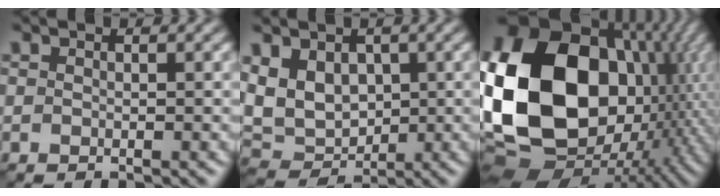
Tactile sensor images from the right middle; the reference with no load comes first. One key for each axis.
{"total": 5.7, "fx": 1.3, "fy": 4.3, "fz": 3.5, "tx": -0.077, "ty": -0.005, "tz": 0.023}
{"total": 22.4, "fx": 1.5, "fy": 16.7, "fz": 14.8, "tx": -0.356, "ty": 0.000, "tz": 0.053}